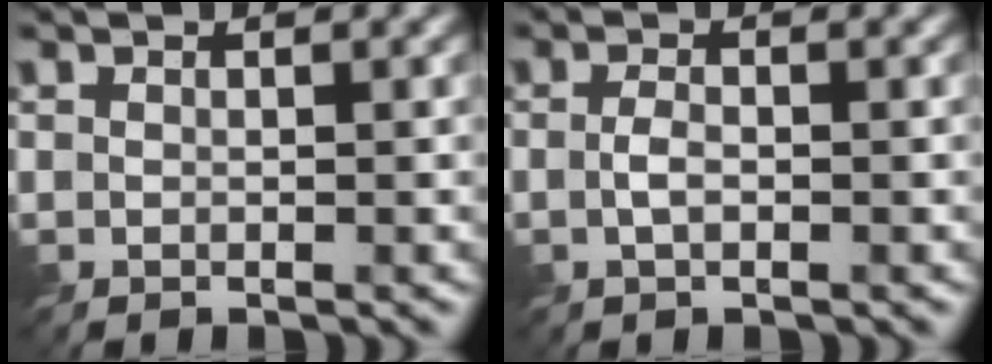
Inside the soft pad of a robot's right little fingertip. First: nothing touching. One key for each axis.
{"total": 1.5, "fx": -0.6, "fy": 0.6, "fz": 1.2, "tx": -0.025, "ty": -0.001, "tz": -0.014}